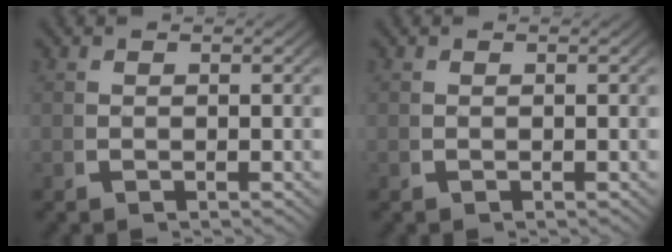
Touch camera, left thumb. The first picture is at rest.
{"total": 0.0}